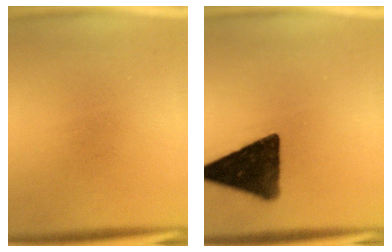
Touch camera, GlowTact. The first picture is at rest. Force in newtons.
{"total": 14.6}